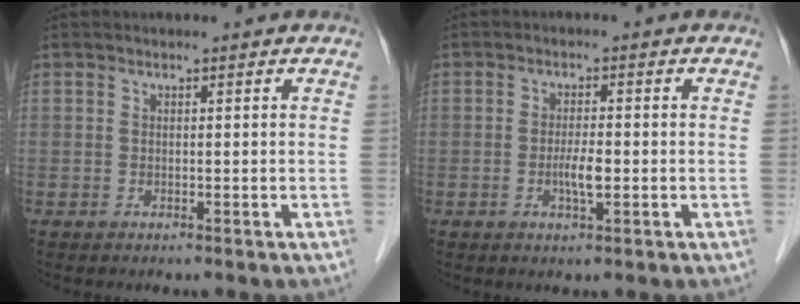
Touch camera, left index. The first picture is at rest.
{"total": 3.2, "force": [-0.8, 0.6, 3.0], "torque": [-0.060, -0.003, -0.014]}